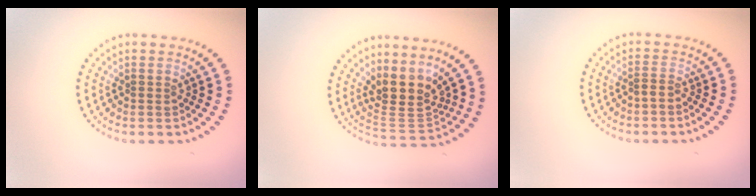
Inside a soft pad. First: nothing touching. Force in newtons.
{"total": 4.2, "press": 3.5, "slide": 2.4}
{"total": 0.6, "press": 0.4, "slide": 0.5}